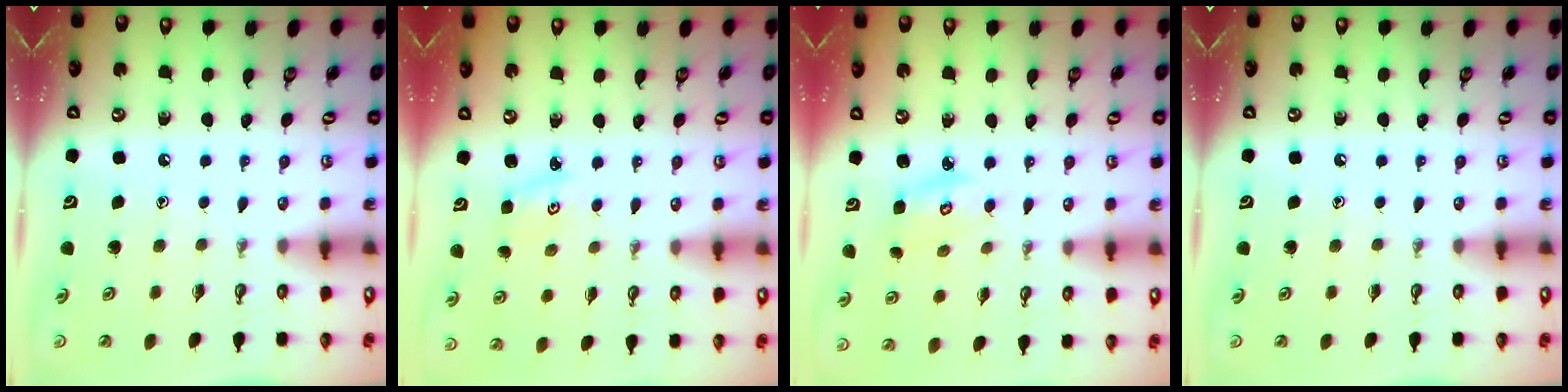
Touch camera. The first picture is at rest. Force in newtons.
{"total": 2.5, "press": 2.5, "slide": 0.3}
{"total": 3.6, "press": 3.6, "slide": 0.2}
{"total": 0.0}